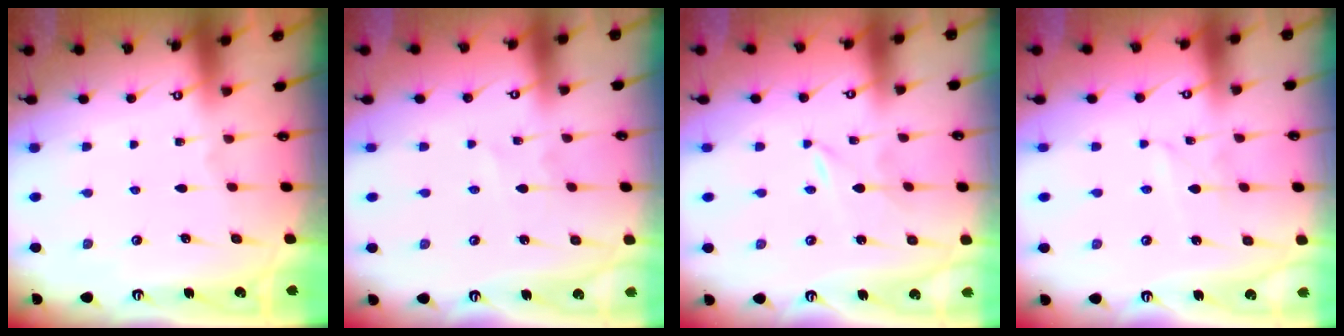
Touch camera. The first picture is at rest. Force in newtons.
{"total": 1.5, "press": 1.4, "slide": 0.1}
{"total": 0.0}
{"total": 1.8, "press": 1.8, "slide": 0.1}